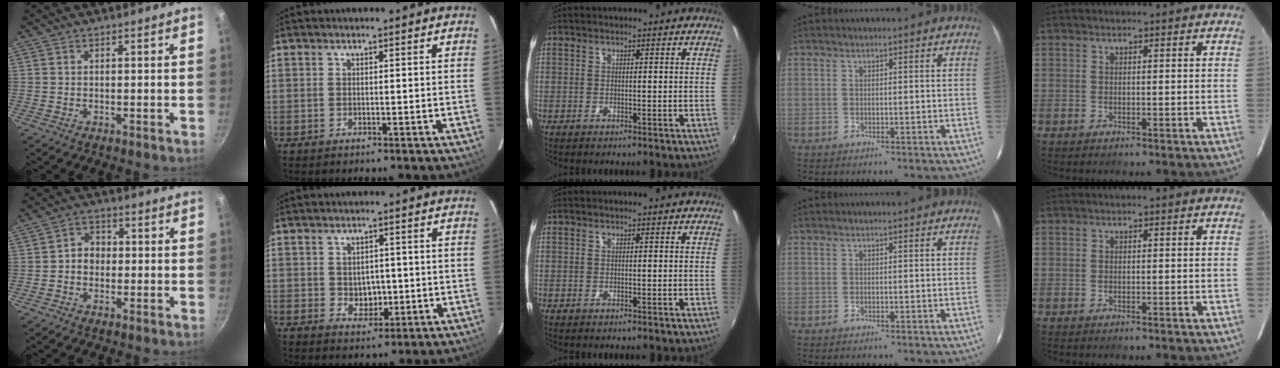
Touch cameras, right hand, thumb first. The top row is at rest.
{"thumb": {"total": 4.4, "force": [-0.3, 3.7, 2.2], "torque": [-0.009, 0.013, -0.013]}, "index": {"total": 4.5, "force": [-0.3, 3.7, 2.6], "torque": [-0.043, 0.001, 0.003]}}